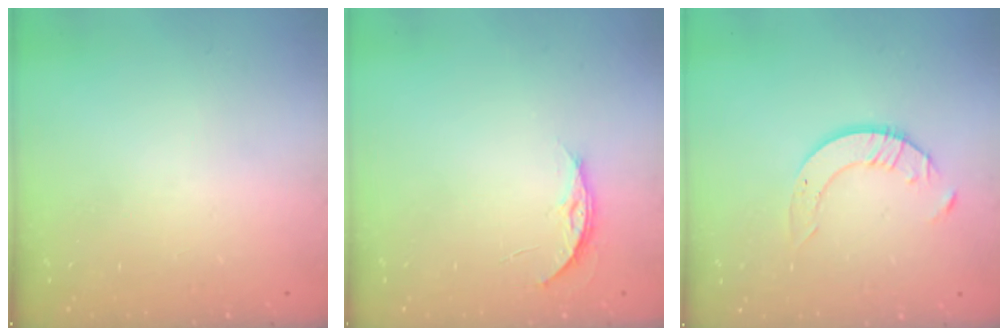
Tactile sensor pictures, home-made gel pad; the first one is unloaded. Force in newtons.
{"total": 3.8, "press": 3.8, "slide": 0.4}
{"total": 4.0, "press": 4.0, "slide": 0.5}